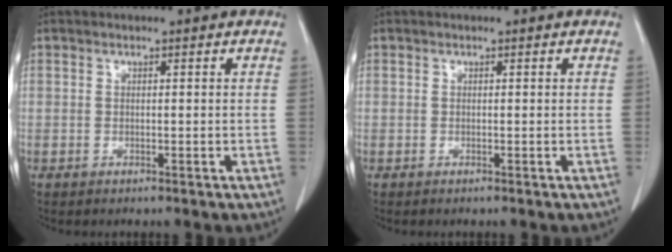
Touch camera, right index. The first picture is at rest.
{"total": 0.0}